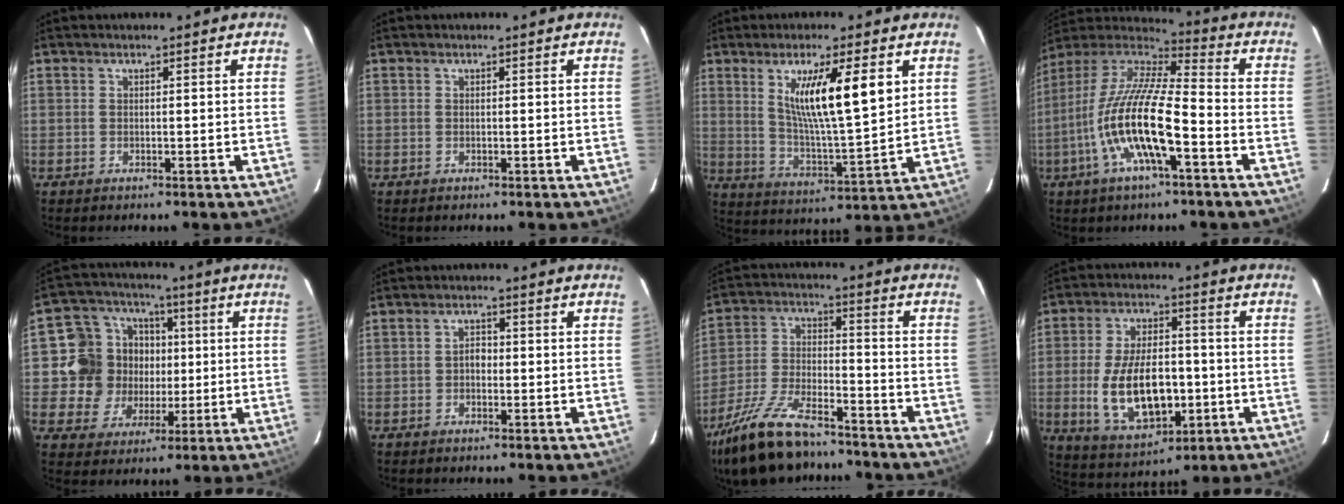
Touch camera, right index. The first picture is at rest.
{"total": 0.0}
{"total": 13.6, "force": [5.0, 1.9, 12.5], "torque": [-0.211, -0.011, 0.093]}
{"total": 18.0, "force": [-6.3, 3.9, 16.4], "torque": [-0.312, -0.019, -0.125]}
{"total": 13.3, "force": [0.9, 12.5, 4.3], "torque": [-0.116, 0.027, 0.015]}
{"total": 1.9, "force": [-0.4, 1.4, 1.1], "torque": [-0.021, 0.008, -0.010]}
{"total": 18.7, "force": [-14.5, 6.3, 10.0], "torque": [-0.215, -0.025, -0.257]}
{"total": 15.5, "force": [-2.7, 8.0, 13.0], "torque": [-0.258, -0.005, -0.028]}